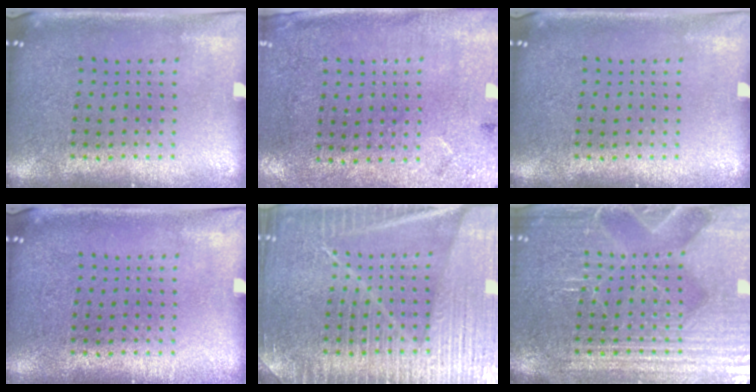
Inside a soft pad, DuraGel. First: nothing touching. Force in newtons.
{"total": 2.7, "press": 2.2, "slide": 1.6}
{"total": 0.0}
{"total": 0.0}
{"total": 6.8, "press": 6.7, "slide": 0.9}
{"total": 6.6, "press": 6.6, "slide": 1.0}